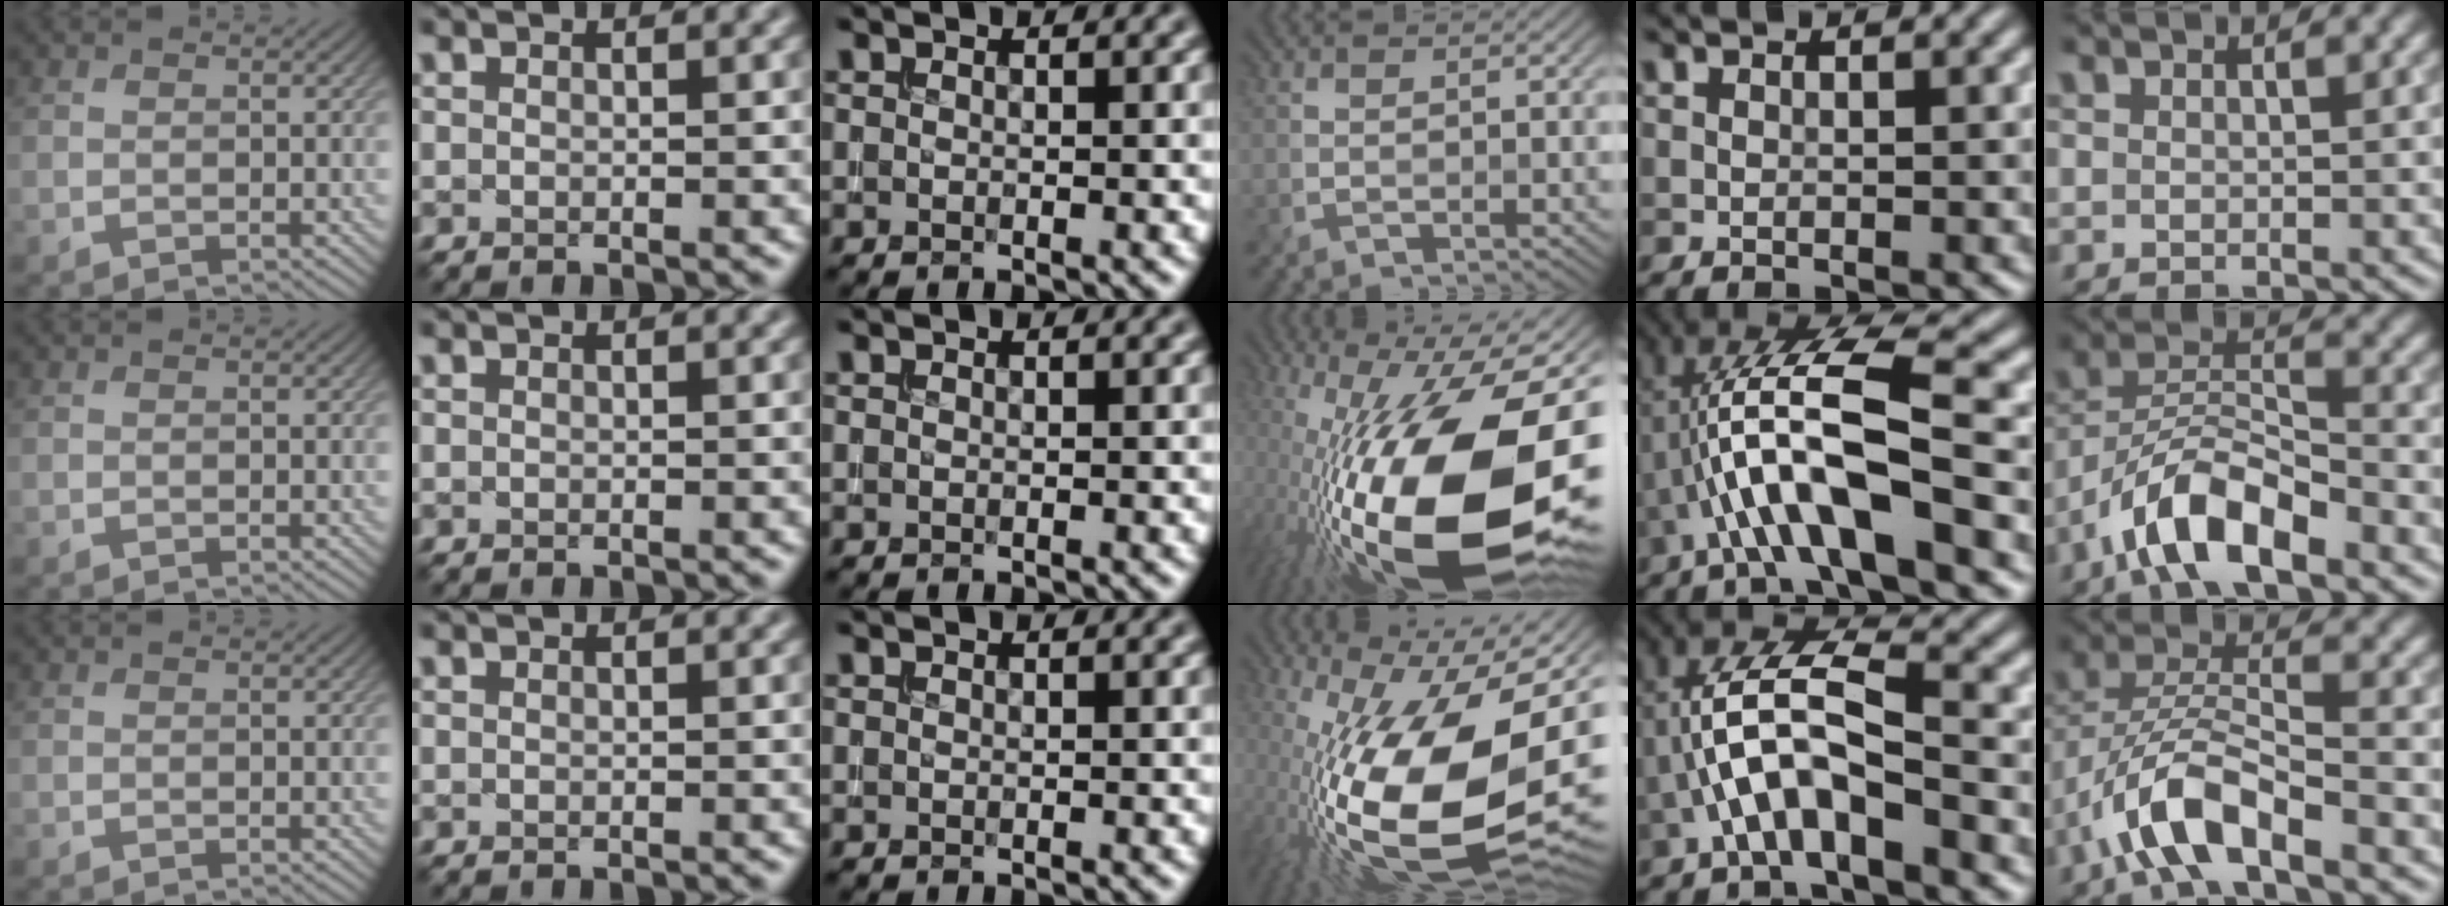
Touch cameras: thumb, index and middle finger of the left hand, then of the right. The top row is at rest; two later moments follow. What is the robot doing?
{"motion": "extract", "object": "bucket"}